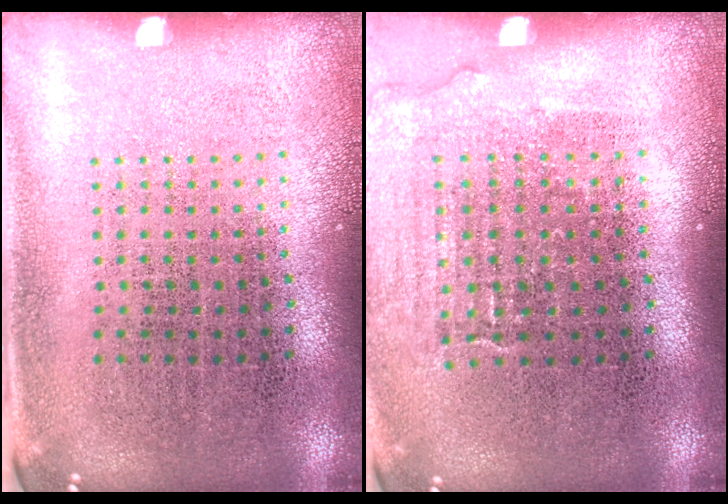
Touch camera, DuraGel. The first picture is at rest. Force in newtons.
{"total": 1.1, "press": 1.1, "slide": 0.4}